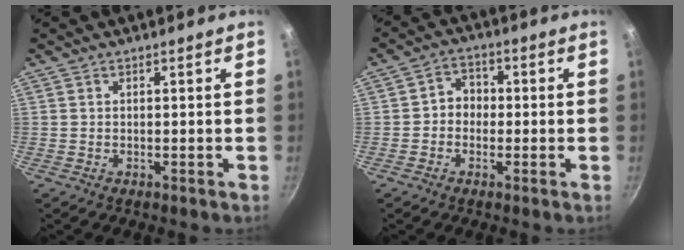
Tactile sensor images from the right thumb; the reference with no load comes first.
{"total": 4.6, "force": [-0.6, 4.0, 2.3], "torque": [-0.005, 0.016, -0.019]}